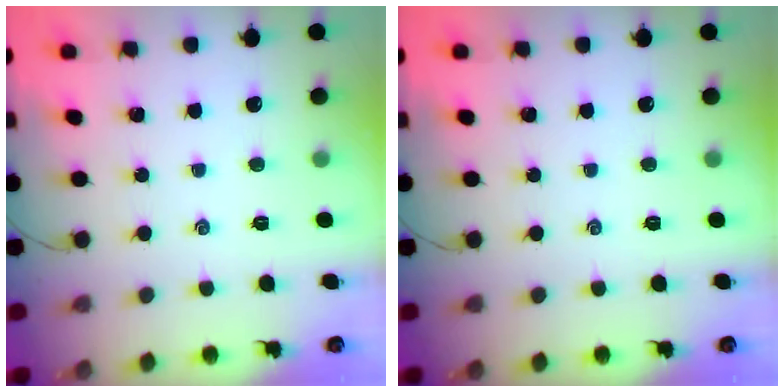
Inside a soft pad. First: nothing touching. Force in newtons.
{"total": 0.0}